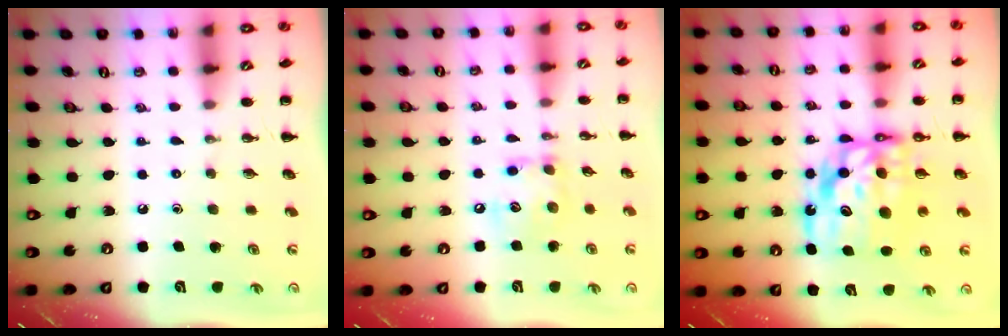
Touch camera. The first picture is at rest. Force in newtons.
{"total": 10.1, "press": 10.1, "slide": 0.4}
{"total": 14.0, "press": 13.5, "slide": 3.8}